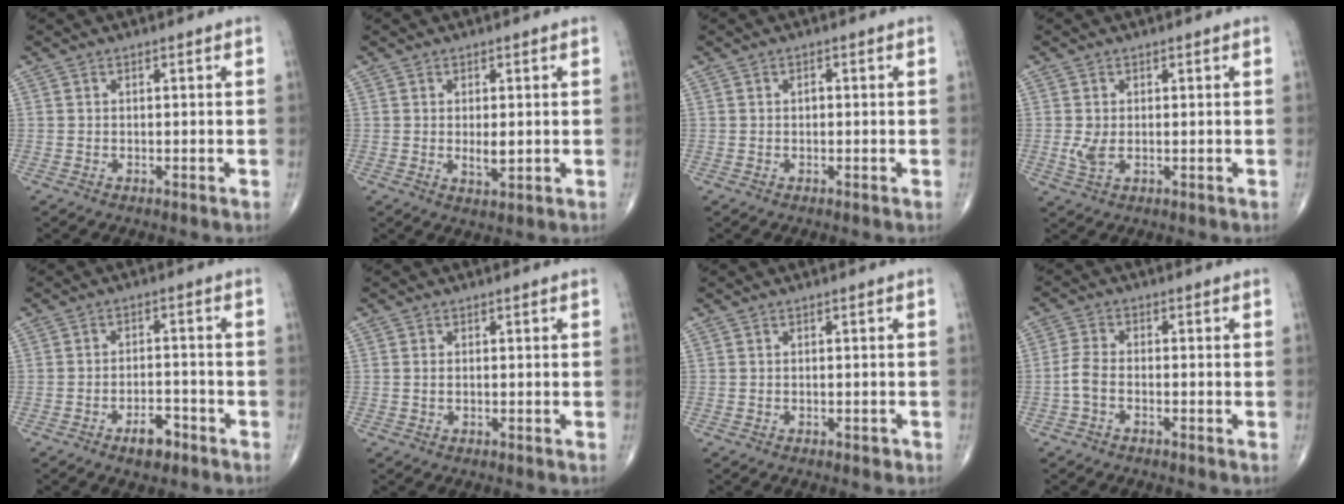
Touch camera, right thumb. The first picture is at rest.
{"total": 3.0, "force": [0.0, 1.3, 2.7], "torque": [-0.039, -0.008, 0.005]}
{"total": 0.8, "force": [0.0, 0.5, 0.5], "torque": [-0.003, 0.002, -0.003]}
{"total": 2.7, "force": [0.1, 1.6, 2.2], "torque": [-0.051, -0.006, 0.006]}
{"total": 4.4, "force": [-2.7, 2.0, 2.8], "torque": [-0.035, 0.018, -0.042]}
{"total": 0.7, "force": [0.0, 0.4, 0.6], "torque": [-0.014, 0.001, 0.001]}
{"total": 0.7, "force": [-0.4, 0.4, 0.4], "torque": [-0.002, 0.001, -0.006]}
{"total": 3.3, "force": [-1.3, 1.6, 2.5], "torque": [-0.057, 0.016, -0.033]}